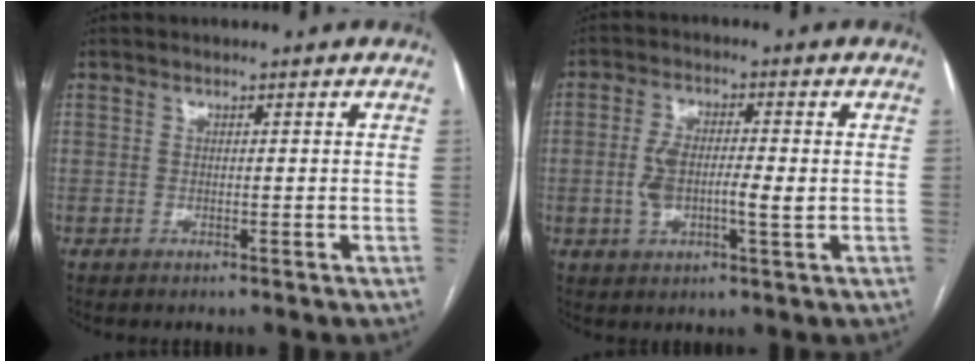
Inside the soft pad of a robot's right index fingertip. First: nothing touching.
{"total": 6.4, "force": [-0.3, 2.2, 6.1], "torque": [-0.125, 0.014, -0.005]}